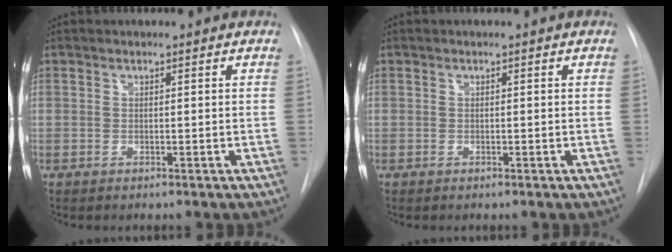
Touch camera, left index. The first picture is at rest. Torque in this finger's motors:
{"motor_torque": [-0.05, 0.05, -0.01, 0.00]}